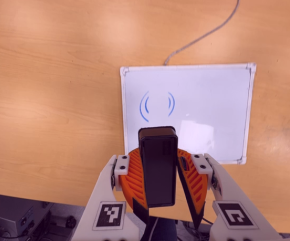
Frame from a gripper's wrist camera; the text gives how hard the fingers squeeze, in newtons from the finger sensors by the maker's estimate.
{"total": 7.6, "left": 8.2, "right": 7.0}